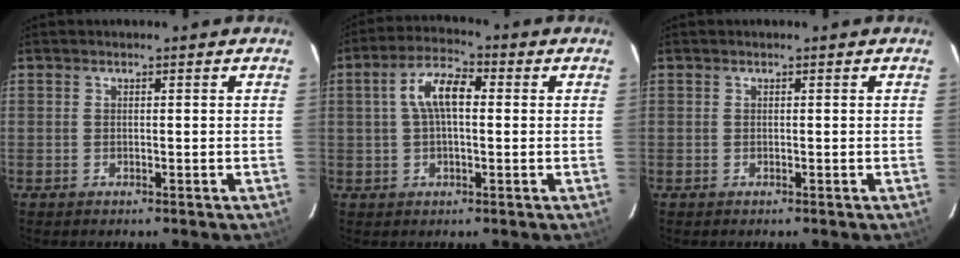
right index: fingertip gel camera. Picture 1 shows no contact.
{"total": 7.6, "force": [1.0, 3.3, 6.8], "torque": [-0.131, 0.021, 0.018]}
{"total": 0.0}